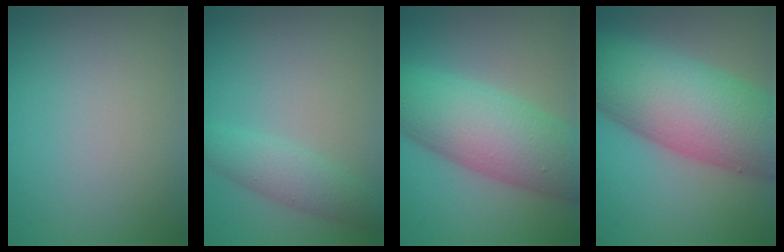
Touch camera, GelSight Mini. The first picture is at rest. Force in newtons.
{"total": 2.9, "press": 2.9, "slide": 0.2}
{"total": 9.5, "press": 9.5, "slide": 0.1}
{"total": 13.7, "press": 13.7, "slide": 0.3}